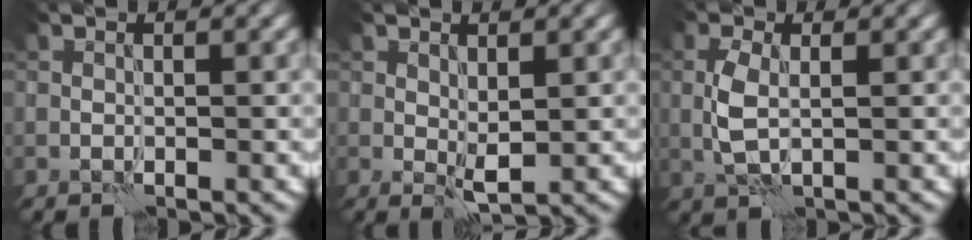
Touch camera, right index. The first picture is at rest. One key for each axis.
{"total": 1.7, "fx": 0.5, "fy": 0.7, "fz": 1.5, "tx": -0.030, "ty": -0.003, "tz": 0.011}
{"total": 2.8, "fx": -0.2, "fy": 1.4, "fz": 2.5, "tx": -0.055, "ty": -0.002, "tz": -0.003}